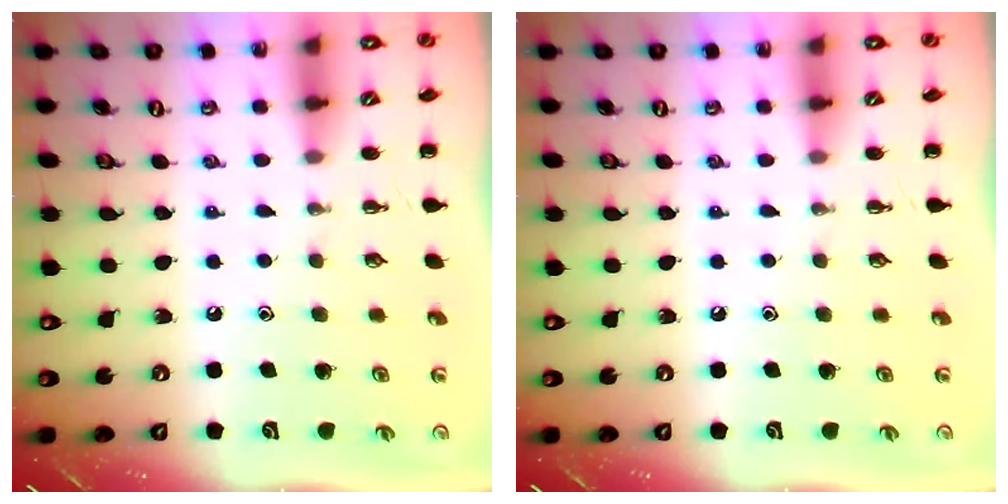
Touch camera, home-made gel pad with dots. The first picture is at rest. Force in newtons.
{"total": 0.0}